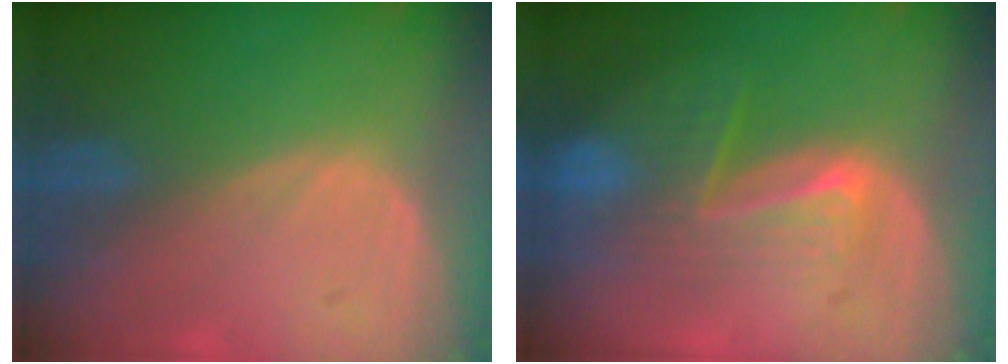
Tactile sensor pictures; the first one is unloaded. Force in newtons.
{"total": 7.8, "press": 7.2, "slide": 3.1}